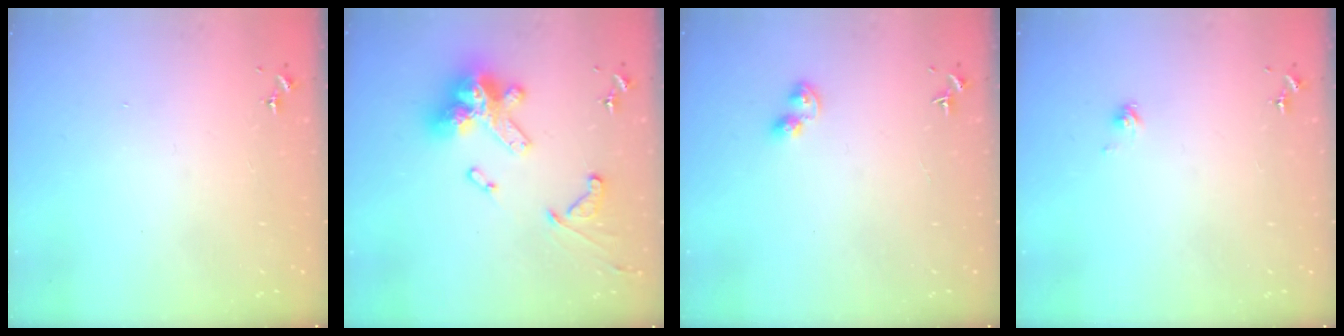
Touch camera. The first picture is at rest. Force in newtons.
{"total": 19.9, "press": 19.7, "slide": 2.2}
{"total": 5.0, "press": 5.0, "slide": 0.5}
{"total": 2.1, "press": 2.1, "slide": 0.2}